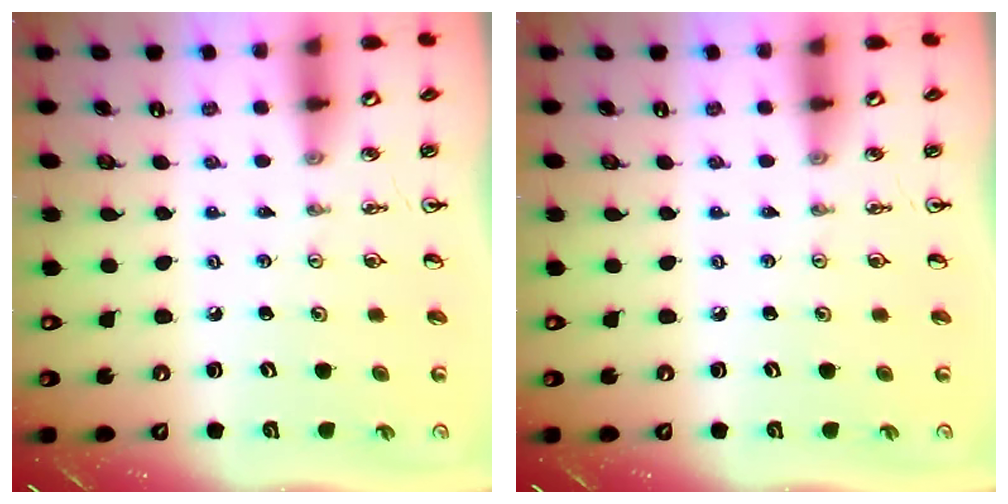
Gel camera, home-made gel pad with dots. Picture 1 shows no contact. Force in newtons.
{"total": 0.0}